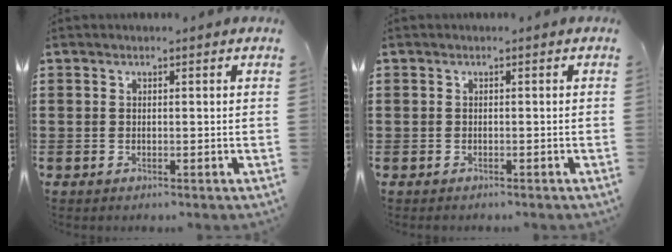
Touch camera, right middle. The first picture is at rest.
{"total": 0.6, "force": [-0.5, 0.4, -0.1], "torque": [0.001, 0.001, -0.011]}